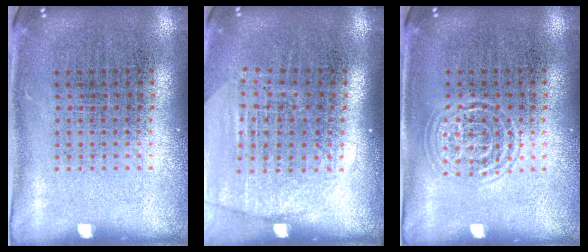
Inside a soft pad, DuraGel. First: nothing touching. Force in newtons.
{"total": 1.8, "press": 1.6, "slide": 0.7}
{"total": 1.4, "press": 1.3, "slide": 0.2}